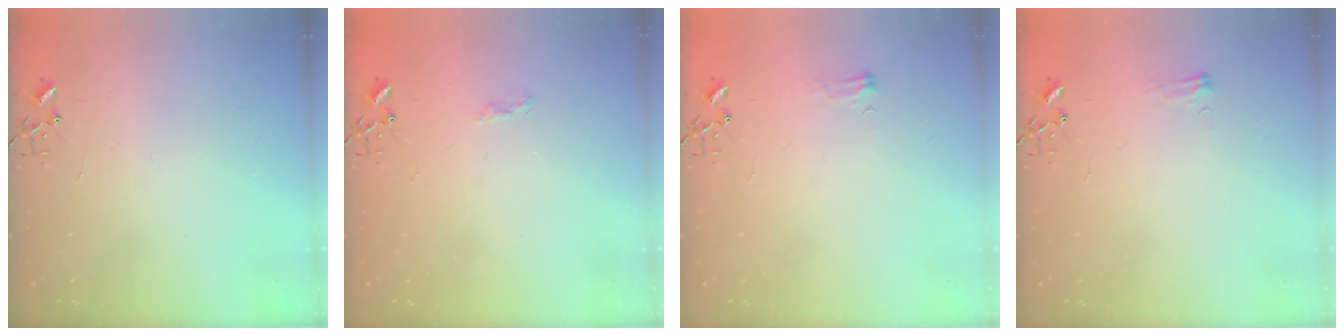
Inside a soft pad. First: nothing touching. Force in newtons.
{"total": 5.6, "press": 5.6, "slide": 0.6}
{"total": 5.5, "press": 5.5, "slide": 0.7}
{"total": 5.5, "press": 5.5, "slide": 0.7}